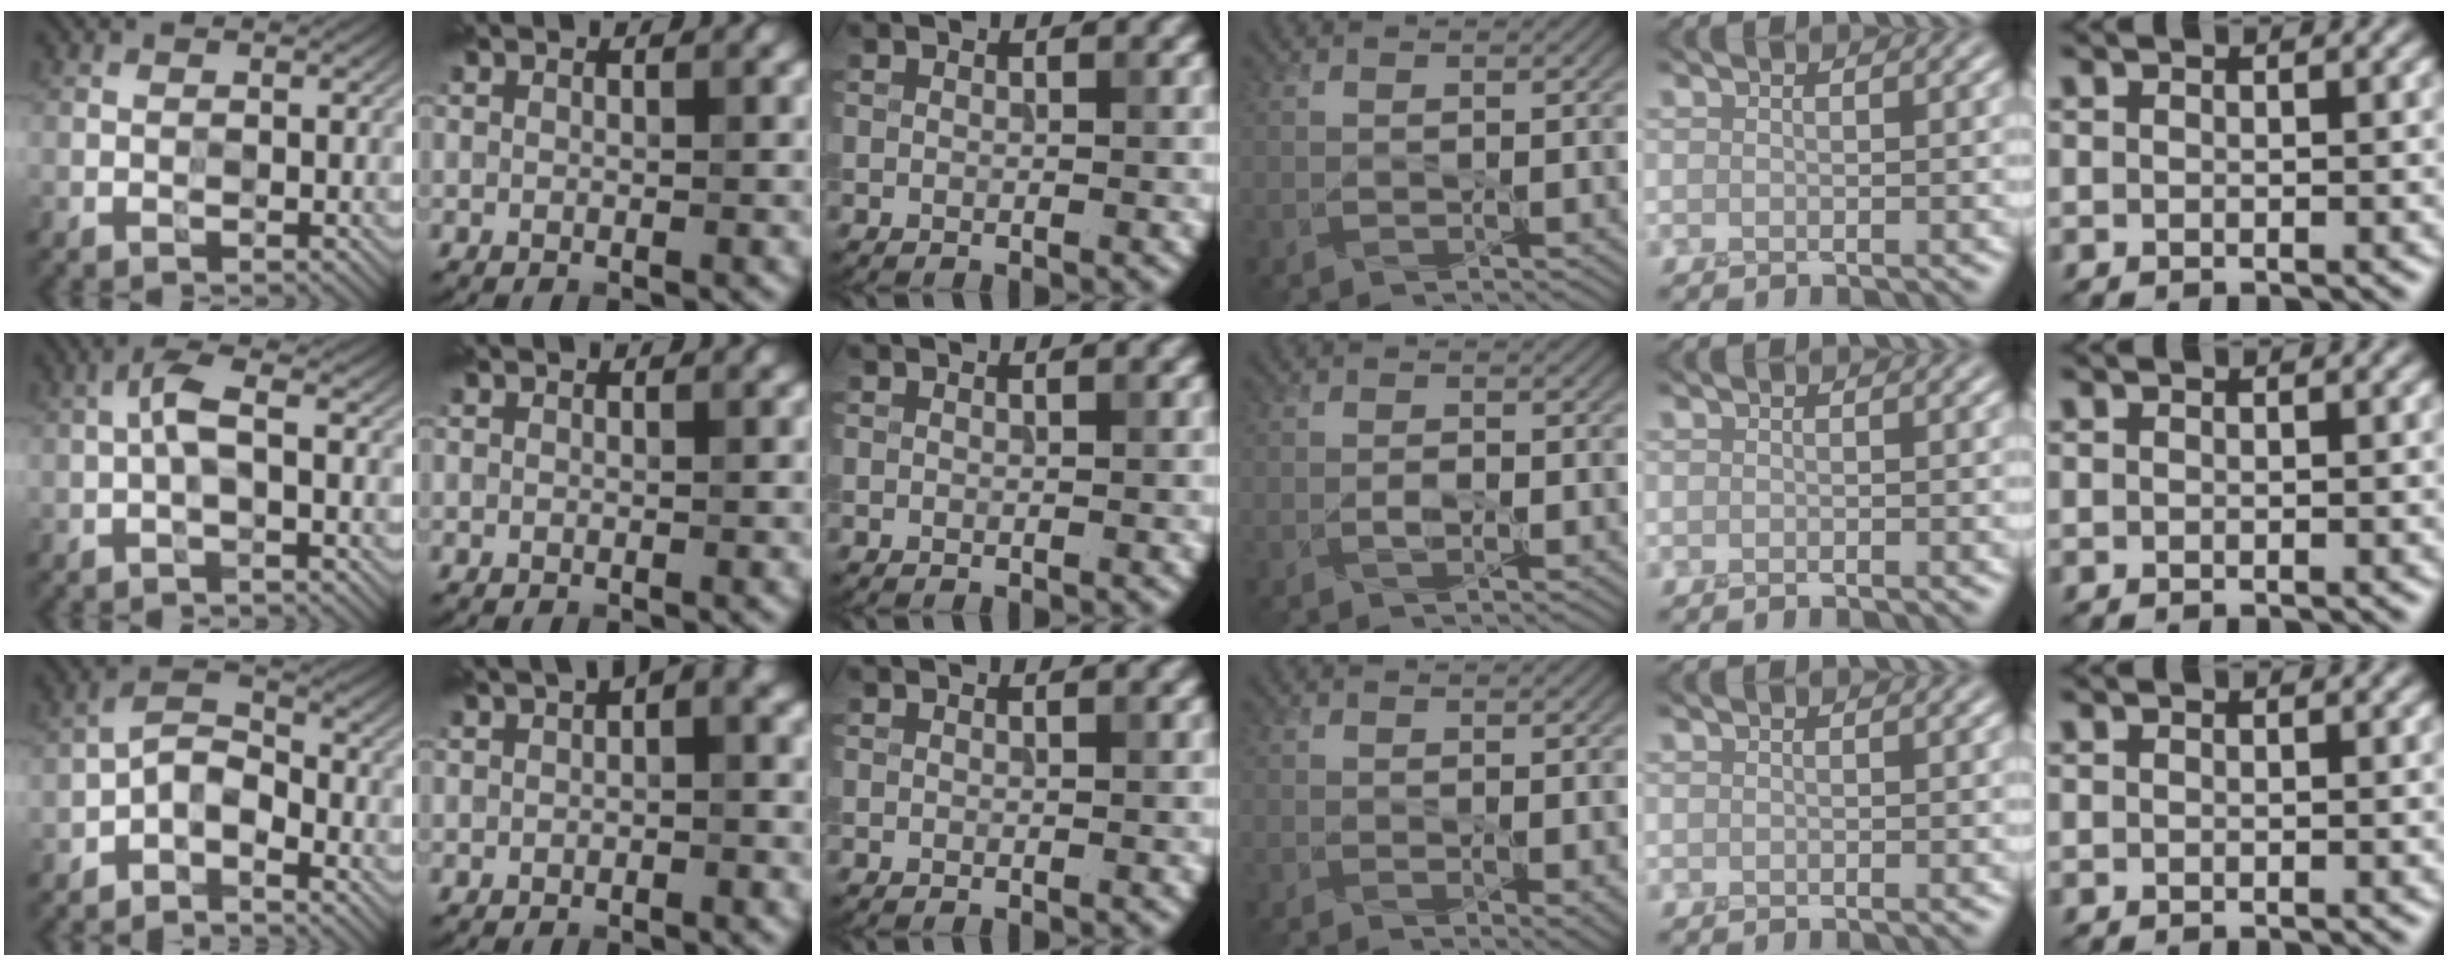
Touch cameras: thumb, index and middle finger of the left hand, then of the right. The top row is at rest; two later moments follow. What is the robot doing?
{"motion": "peel", "object": "velcro strap"}